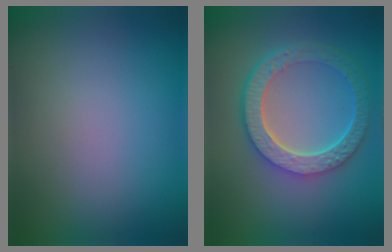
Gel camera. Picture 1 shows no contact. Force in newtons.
{"total": 6.3, "press": 4.7, "slide": 4.2}